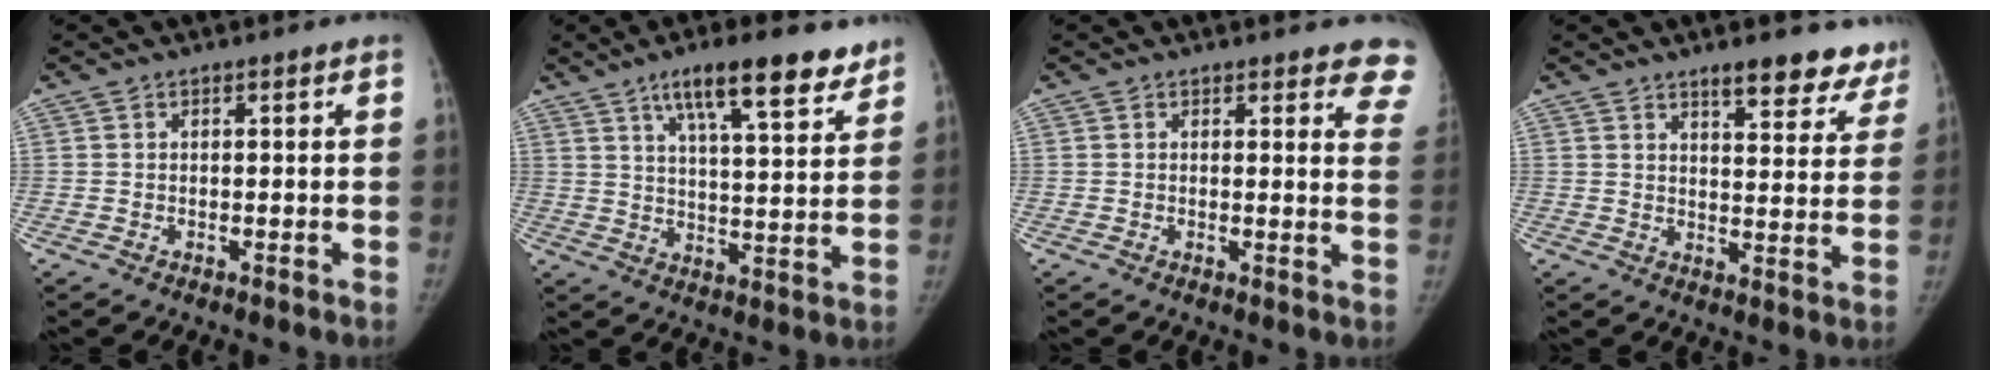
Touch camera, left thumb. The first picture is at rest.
{"total": 14.3, "force": [9.5, 3.8, 10.0], "torque": [-0.123, -0.041, 0.147]}
{"total": 7.4, "force": [6.5, 2.4, 2.5], "torque": [0.017, -0.031, 0.043]}
{"total": 12.0, "force": [9.7, 4.1, 5.7], "torque": [-0.016, -0.056, 0.109]}